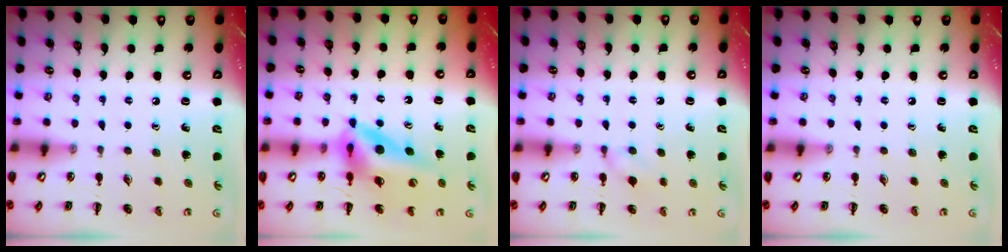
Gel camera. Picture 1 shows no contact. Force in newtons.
{"total": 12.8, "press": 12.0, "slide": 4.2}
{"total": 6.1, "press": 5.7, "slide": 2.2}
{"total": 0.0}